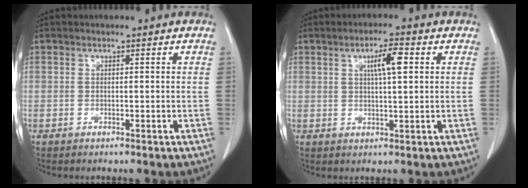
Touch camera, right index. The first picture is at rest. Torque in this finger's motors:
{"motor_torque": [0.59, 0.15, 0.21, 0.06]}